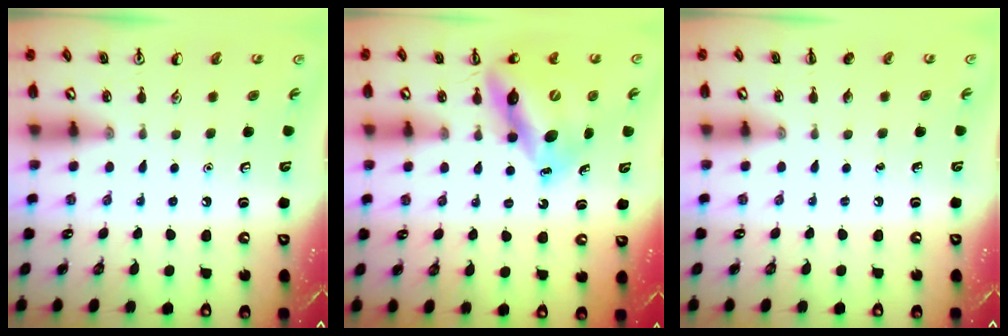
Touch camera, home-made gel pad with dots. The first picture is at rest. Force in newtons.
{"total": 13.7, "press": 13.1, "slide": 4.2}
{"total": 0.0}